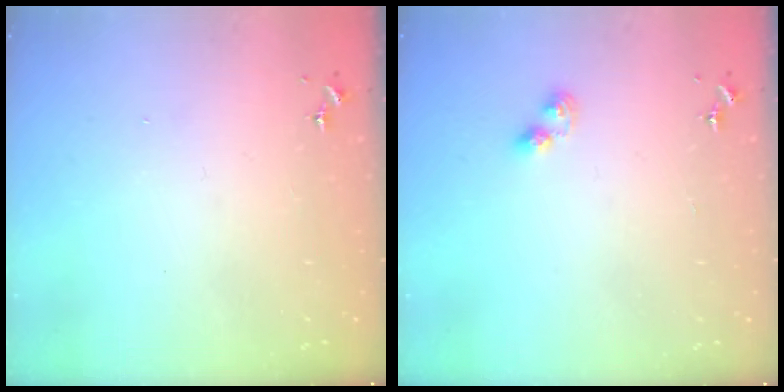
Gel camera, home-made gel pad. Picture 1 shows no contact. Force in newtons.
{"total": 5.4, "press": 5.4, "slide": 0.6}